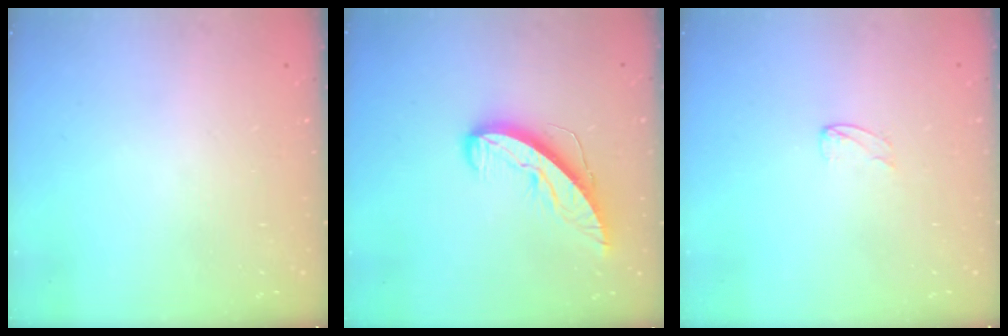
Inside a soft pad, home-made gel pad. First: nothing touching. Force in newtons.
{"total": 9.3, "press": 9.3, "slide": 0.9}
{"total": 2.0, "press": 2.0, "slide": 0.2}